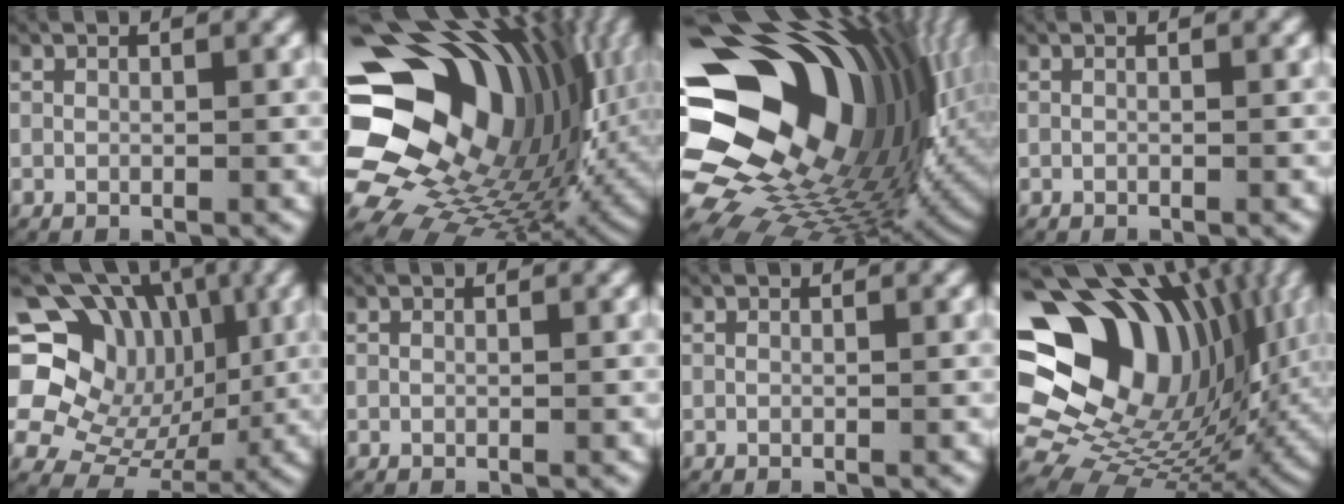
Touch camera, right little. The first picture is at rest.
{"total": 29.2, "force": [0.8, 20.7, 20.6], "torque": [-0.351, -0.021, 0.009]}
{"total": 33.1, "force": [0.1, 22.2, 24.6], "torque": [-0.399, -0.025, 0.000]}
{"total": 0.0}
{"total": 16.7, "force": [2.7, 13.9, 8.9], "torque": [-0.201, -0.032, 0.046]}
{"total": 0.0}
{"total": 0.0}
{"total": 22.7, "force": [3.0, 16.5, 15.3], "torque": [-0.265, -0.004, 0.049]}